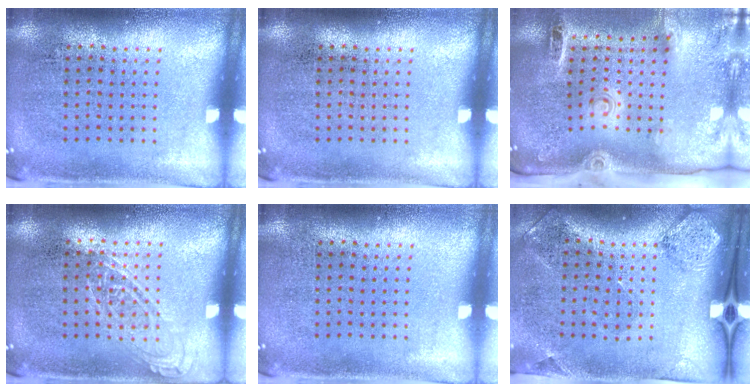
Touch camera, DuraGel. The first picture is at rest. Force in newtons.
{"total": 0.0}
{"total": 3.1, "press": 2.2, "slide": 2.2}
{"total": 1.1, "press": 1.0, "slide": 0.3}
{"total": 0.0}
{"total": 1.8, "press": 1.2, "slide": 1.4}